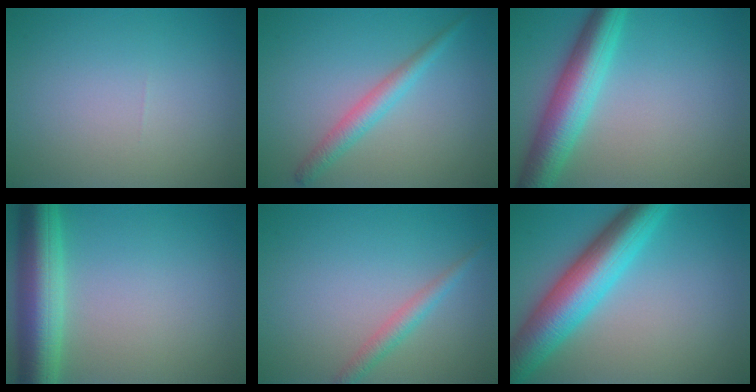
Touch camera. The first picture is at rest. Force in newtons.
{"total": 2.4, "press": 2.4, "slide": 0.1}
{"total": 6.5, "press": 6.5, "slide": 0.1}
{"total": 7.3, "press": 7.3, "slide": 0.2}
{"total": 1.8, "press": 1.8, "slide": 0.0}
{"total": 8.6, "press": 8.6, "slide": 0.1}